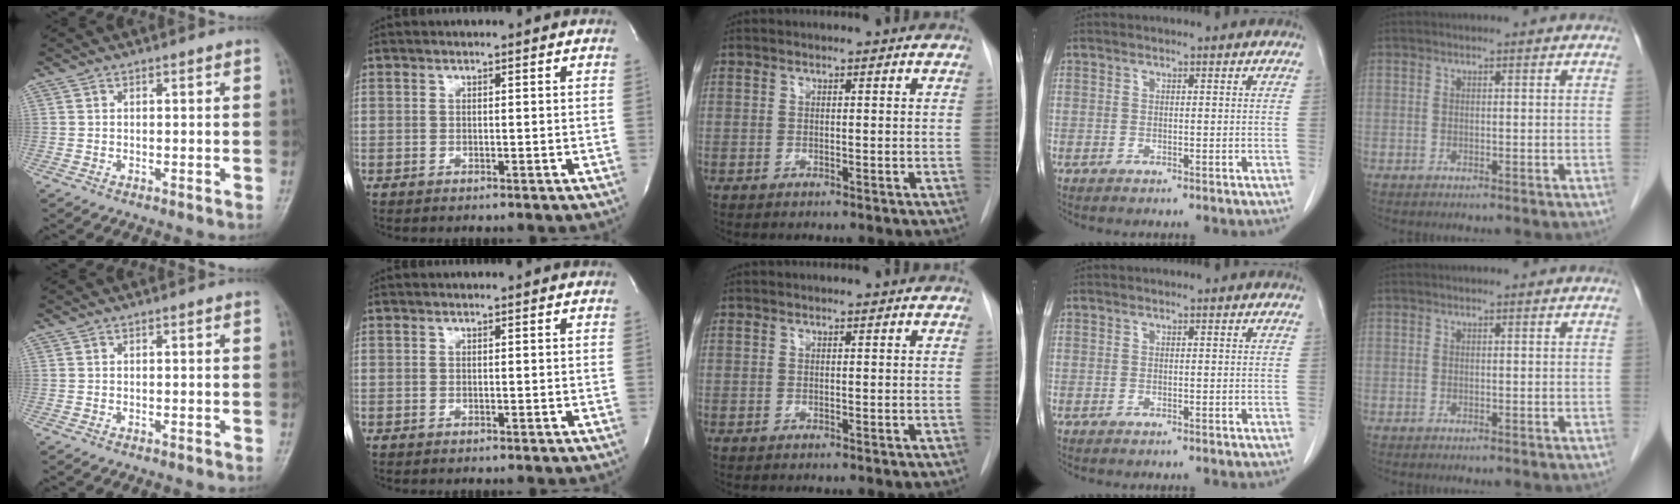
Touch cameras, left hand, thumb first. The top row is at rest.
{}